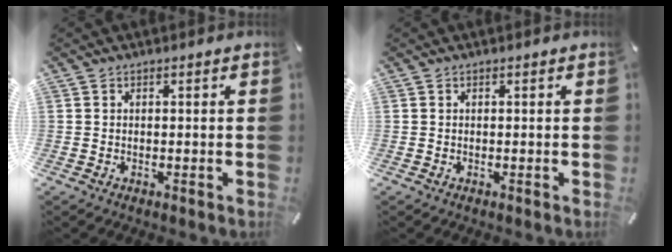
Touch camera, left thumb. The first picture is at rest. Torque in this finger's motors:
{"motor_torque": [0.00, 0.00, -0.09, 0.06, 0.00]}